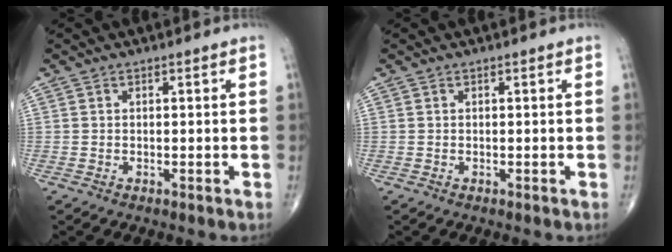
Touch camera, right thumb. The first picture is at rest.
{"total": 0.0}